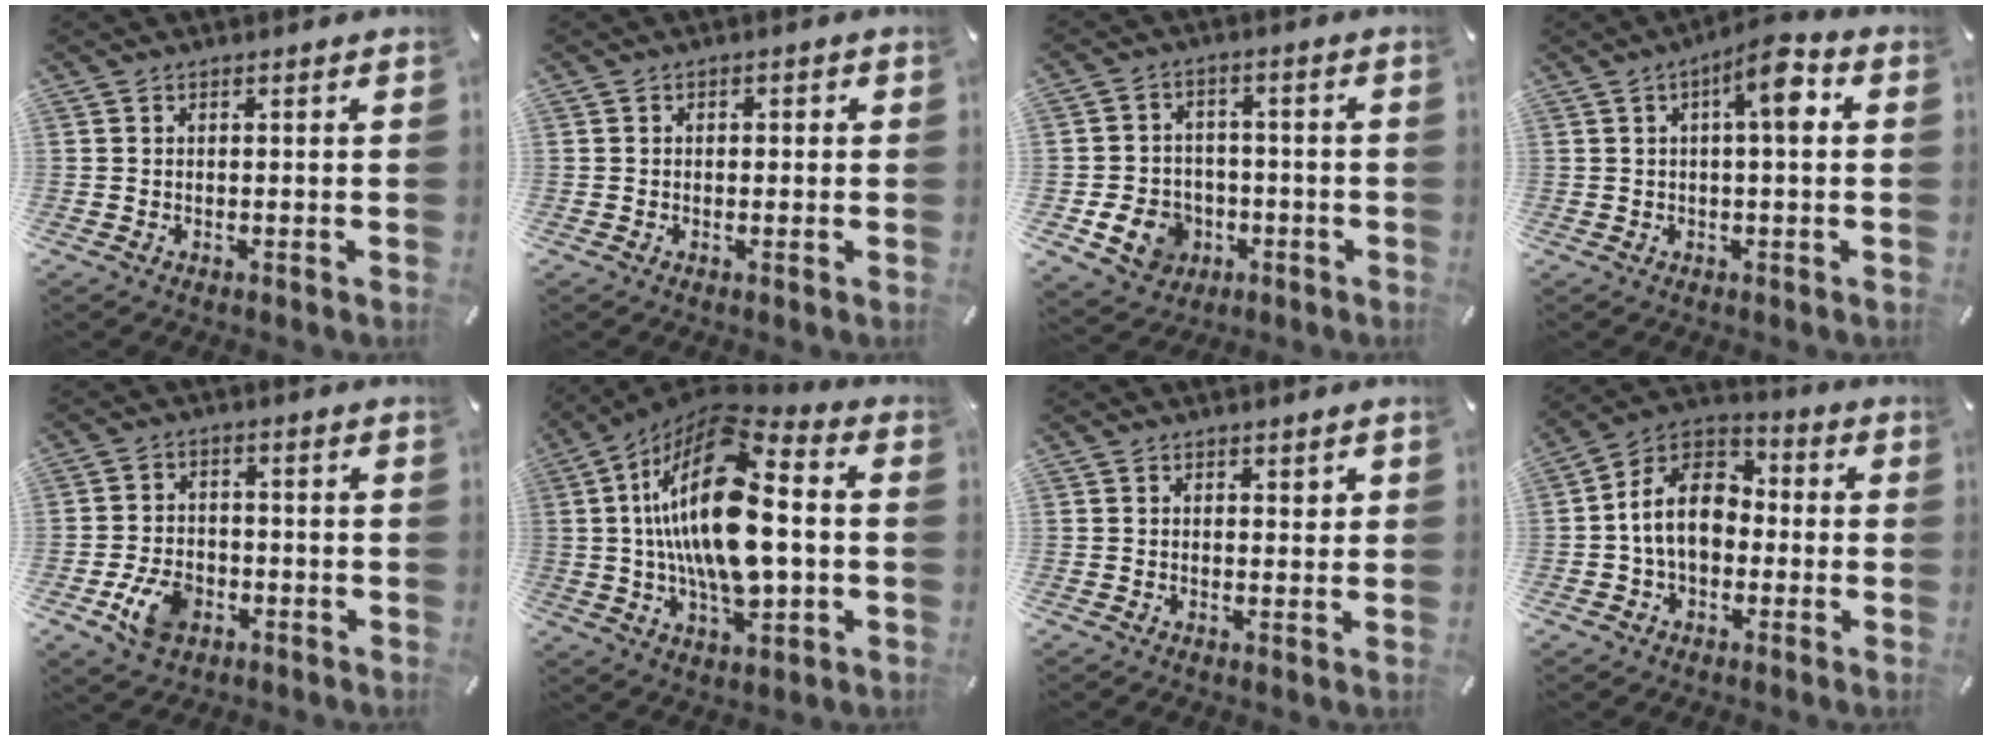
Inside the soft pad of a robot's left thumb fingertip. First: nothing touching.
{"total": 1.2, "force": [-0.3, 1.0, 0.6], "torque": [-0.011, 0.006, -0.008]}
{"total": 9.4, "force": [-3.2, 7.9, 4.0], "torque": [-0.085, 0.020, -0.057]}
{"total": 8.4, "force": [2.0, 2.2, 7.8], "torque": [-0.119, -0.004, 0.025]}
{"total": 8.4, "force": [-3.6, 5.7, 5.0], "torque": [-0.114, 0.011, -0.064]}
{"total": 24.7, "force": [1.5, 12.1, 21.5], "torque": [-0.418, -0.010, 0.021]}
{"total": 0.9, "force": [0.5, 0.6, 0.5], "torque": [-0.002, 0.000, 0.007]}
{"total": 12.7, "force": [-1.5, 9.8, 8.0], "torque": [-0.171, 0.023, -0.028]}